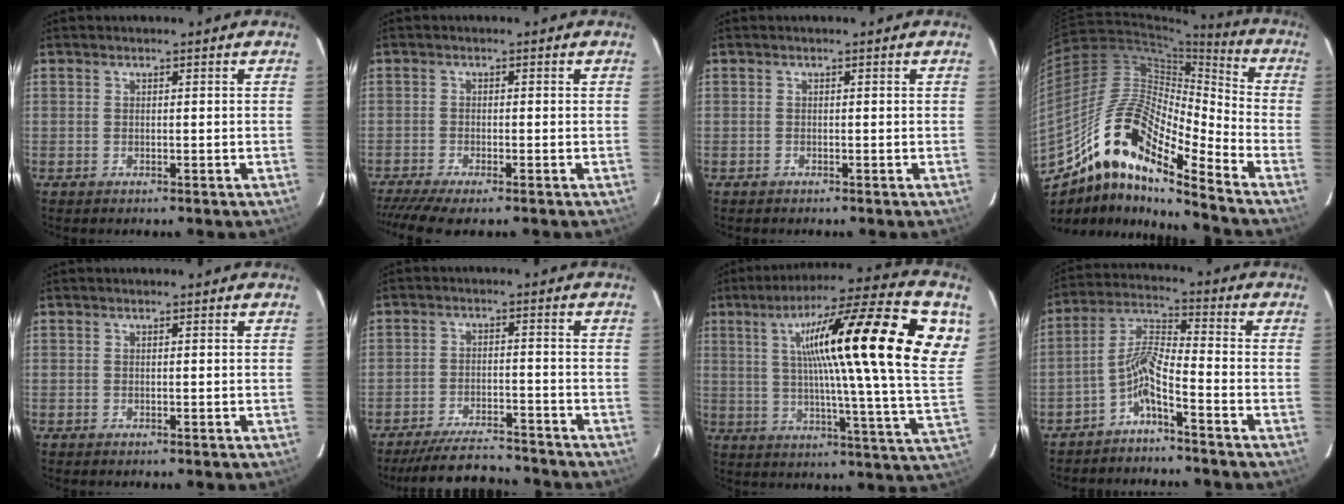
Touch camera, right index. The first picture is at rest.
{"total": 6.7, "force": [-5.2, 0.7, 4.3], "torque": [-0.070, -0.009, -0.088]}
{"total": 0.0}
{"total": 18.9, "force": [-11.8, 4.3, 14.1], "torque": [-0.276, 0.019, -0.209]}
{"total": 0.0}
{"total": 9.4, "force": [-9.0, 1.5, 2.2], "torque": [-0.037, -0.004, -0.146]}
{"total": 28.5, "force": [9.2, 1.0, 27.0], "torque": [-0.327, 0.037, 0.130]}
{"total": 6.0, "force": [-3.9, 0.0, 4.6], "torque": [-0.096, 0.011, -0.079]}